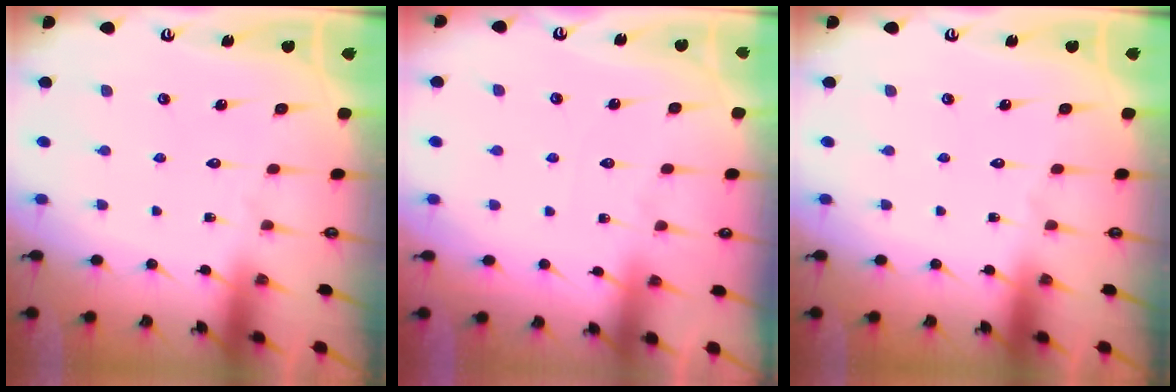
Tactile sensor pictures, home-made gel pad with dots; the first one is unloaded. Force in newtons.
{"total": 1.6, "press": 1.6, "slide": 0.2}
{"total": 0.0}